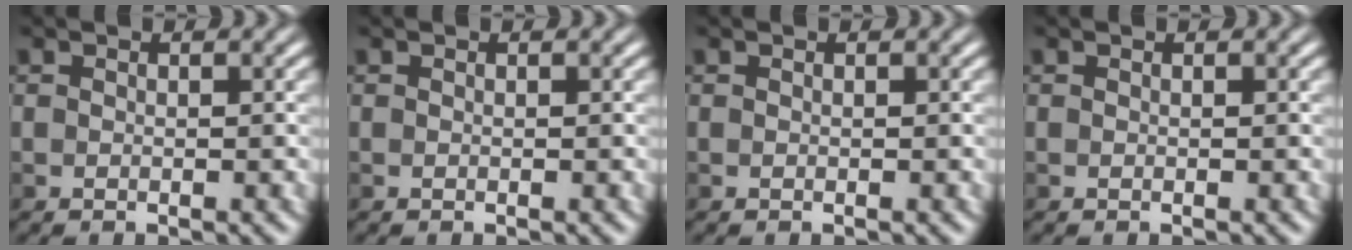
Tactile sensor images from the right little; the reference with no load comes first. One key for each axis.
{"total": 0.0}
{"total": 0.0}
{"total": 0.0}